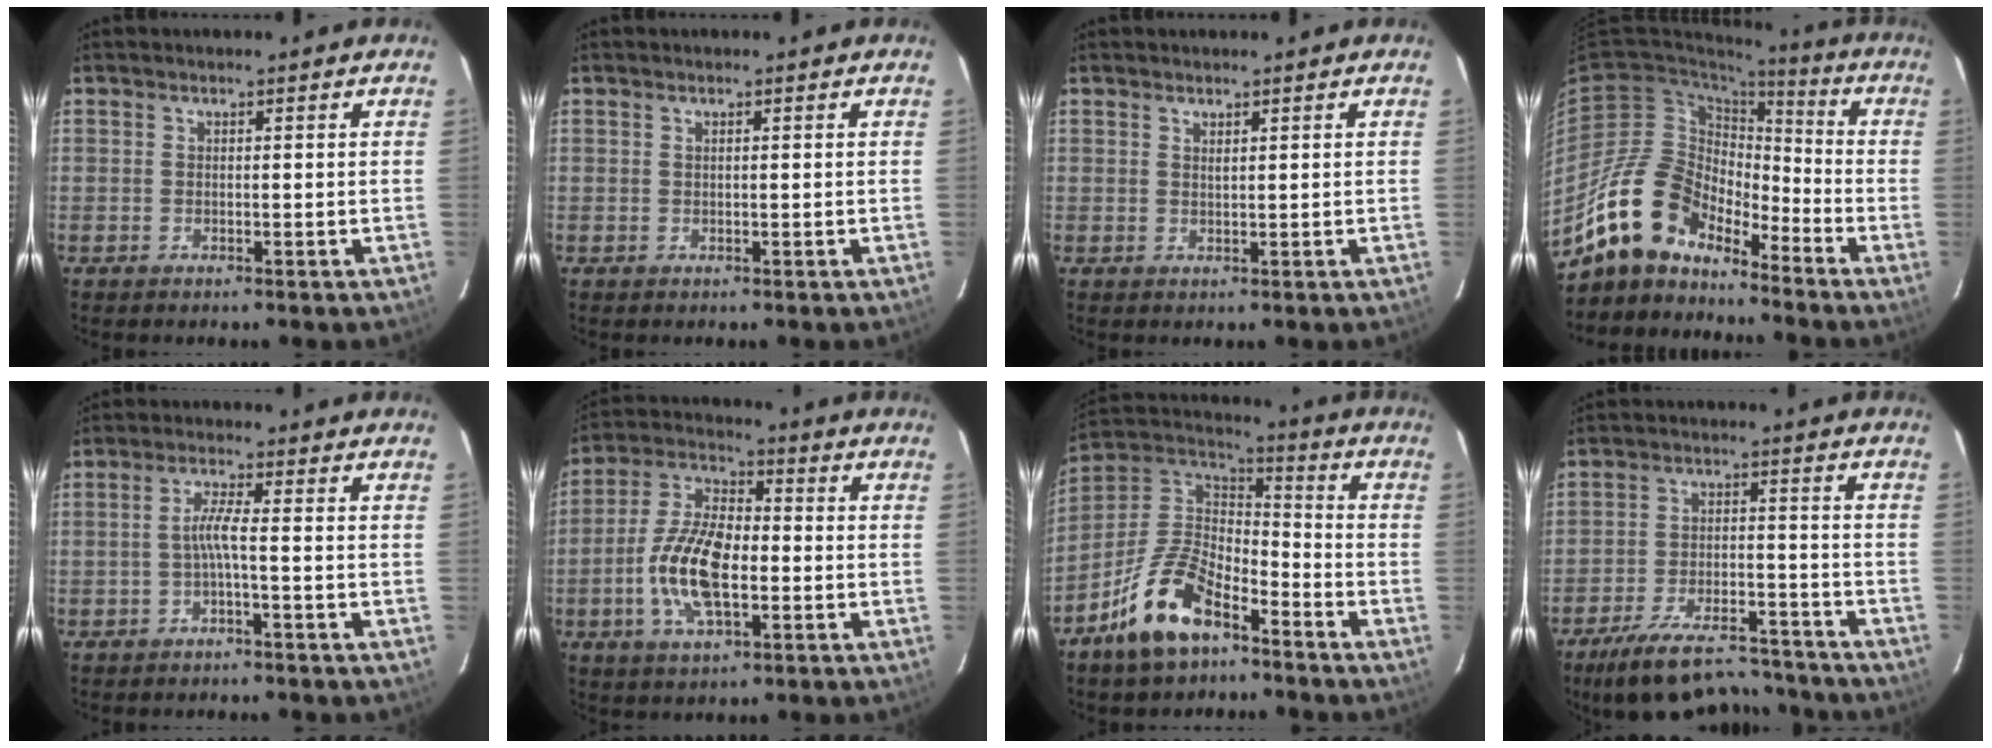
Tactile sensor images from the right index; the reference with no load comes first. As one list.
[{"total": 0.0}, {"total": 0.9, "force": [0.8, 0.1, 0.4], "torque": [-0.007, 0.000, 0.014]}, {"total": 14.9, "force": [-12.0, 6.8, 5.8], "torque": [-0.108, 0.014, -0.227]}, {"total": 3.0, "force": [-1.2, -0.4, 2.7], "torque": [-0.057, 0.003, -0.021]}, {"total": 13.4, "force": [-3.1, 6.0, 11.6], "torque": [-0.244, 0.004, -0.060]}, {"total": 15.4, "force": [-9.7, 6.9, 9.8], "torque": [-0.211, 0.011, -0.182]}, {"total": 19.1, "force": [-16.2, 5.9, 8.1], "torque": [-0.163, -0.001, -0.234]}]